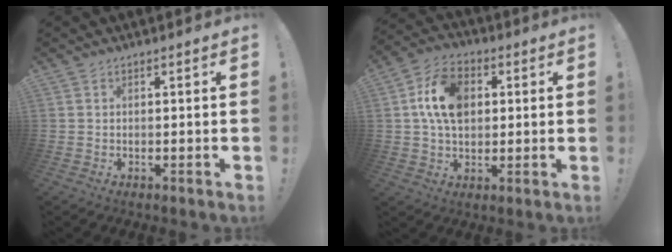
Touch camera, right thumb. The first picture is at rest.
{"total": 13.3, "force": [2.8, 9.3, 9.1], "torque": [-0.162, 0.012, 0.054]}